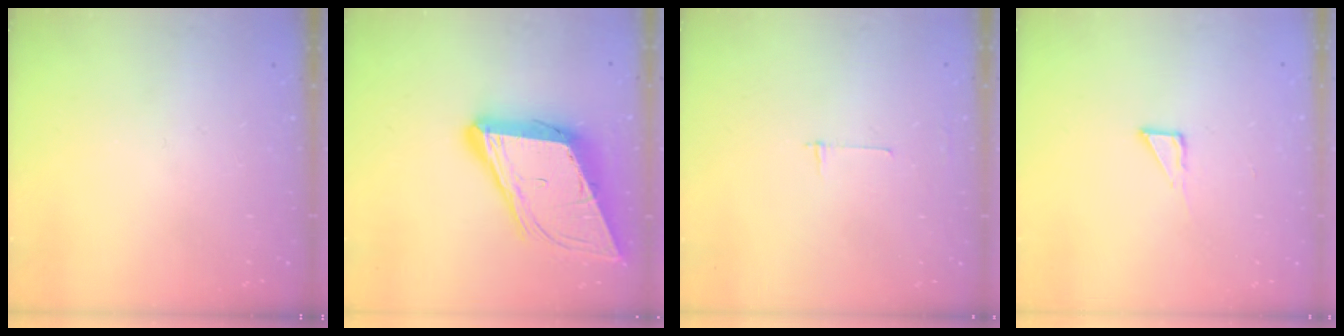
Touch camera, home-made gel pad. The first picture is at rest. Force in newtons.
{"total": 17.7, "press": 17.2, "slide": 4.0}
{"total": 2.7, "press": 2.7, "slide": 0.3}
{"total": 3.4, "press": 3.4, "slide": 0.3}